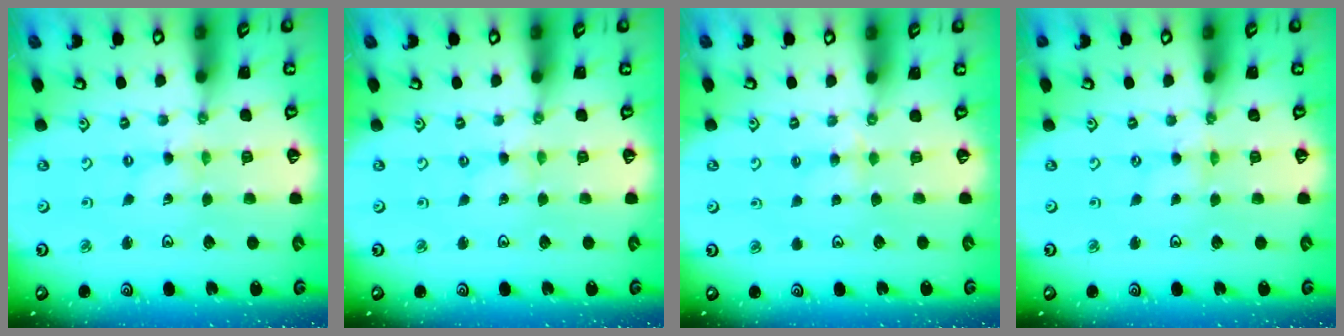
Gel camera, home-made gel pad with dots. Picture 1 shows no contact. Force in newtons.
{"total": 0.0}
{"total": 3.1, "press": 3.1, "slide": 0.6}
{"total": 0.7, "press": 0.7, "slide": 0.2}